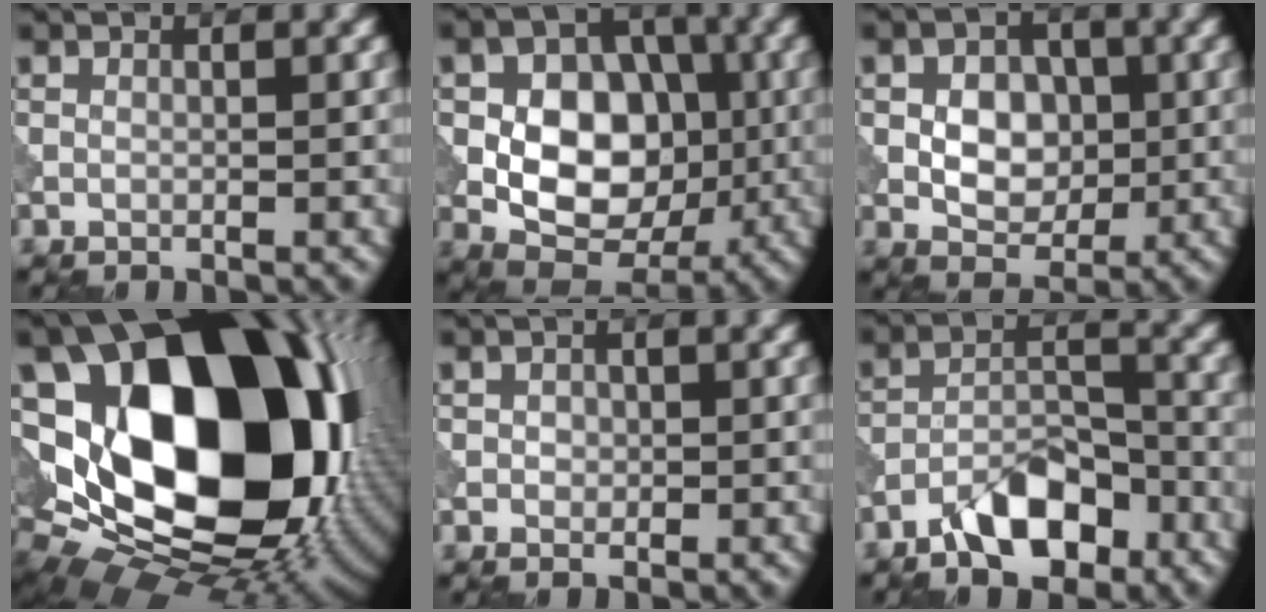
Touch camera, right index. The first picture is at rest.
{"total": 8.9, "force": [-0.6, 6.4, 6.2], "torque": [-0.092, 0.011, -0.017]}
{"total": 5.6, "force": [0.2, 4.1, 3.9], "torque": [-0.045, 0.008, -0.006]}
{"total": 22.5, "force": [3.4, 15.3, 16.2], "torque": [-0.308, -0.043, 0.100]}
{"total": 0.9, "force": [0.0, 0.8, 0.4], "torque": [-0.006, -0.002, -0.002]}
{"total": 6.3, "force": [-4.4, 2.6, 3.8], "torque": [-0.054, 0.008, -0.080]}